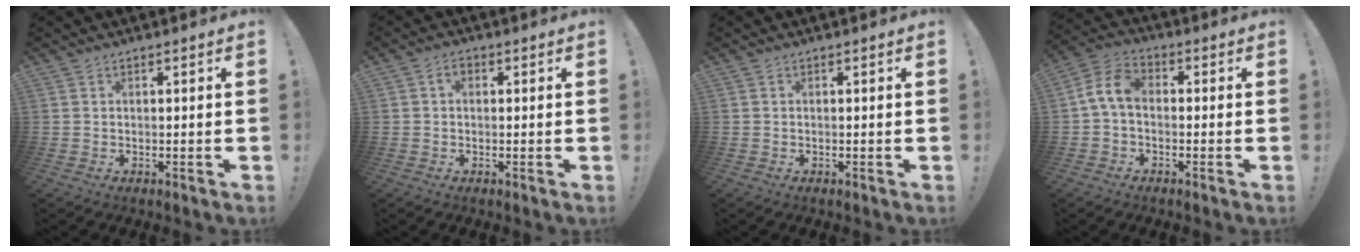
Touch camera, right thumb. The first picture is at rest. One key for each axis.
{"total": 2.4, "fx": 0.3, "fy": 1.7, "fz": 1.7, "tx": -0.029, "ty": 0.006, "tz": 0.004}
{"total": 0.0}
{"total": 7.7, "fx": -0.5, "fy": 4.5, "fz": 6.3, "tx": -0.130, "ty": 0.012, "tz": -0.004}